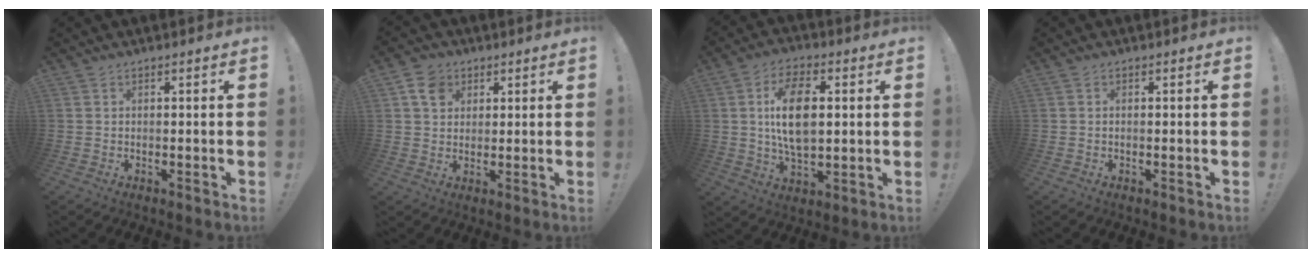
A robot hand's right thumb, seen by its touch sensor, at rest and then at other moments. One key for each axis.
{"total": 6.7, "fx": 3.2, "fy": 5.2, "fz": 2.8, "tx": -0.043, "ty": -0.010, "tz": 0.061}
{"total": 14.2, "fx": 2.1, "fy": 7.8, "fz": 11.7, "tx": -0.202, "ty": -0.002, "tz": 0.032}
{"total": 0.0}